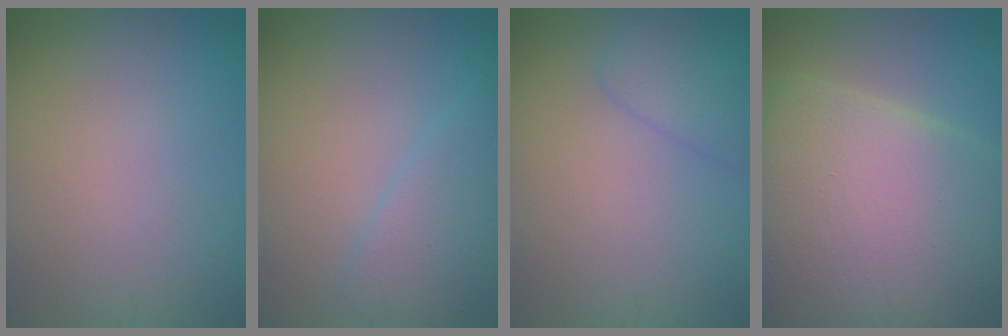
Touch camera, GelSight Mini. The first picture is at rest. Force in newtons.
{"total": 3.4, "press": 3.4, "slide": 0.1}
{"total": 2.7, "press": 2.6, "slide": 0.2}
{"total": 17.0, "press": 17.0, "slide": 0.7}